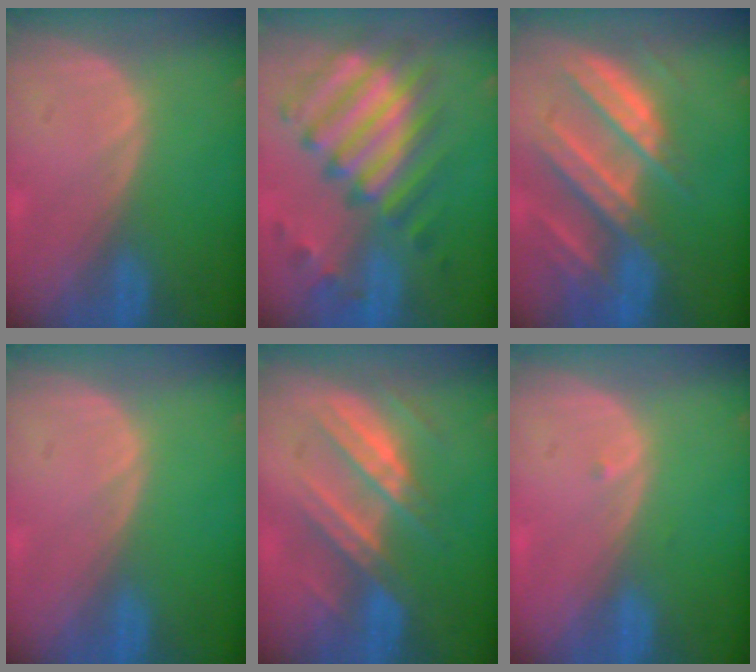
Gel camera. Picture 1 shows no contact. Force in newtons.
{"total": 11.5, "press": 10.5, "slide": 4.5}
{"total": 10.3, "press": 9.0, "slide": 4.9}
{"total": 0.0}
{"total": 7.4, "press": 7.3, "slide": 0.9}
{"total": 0.5, "press": 0.4, "slide": 0.3}